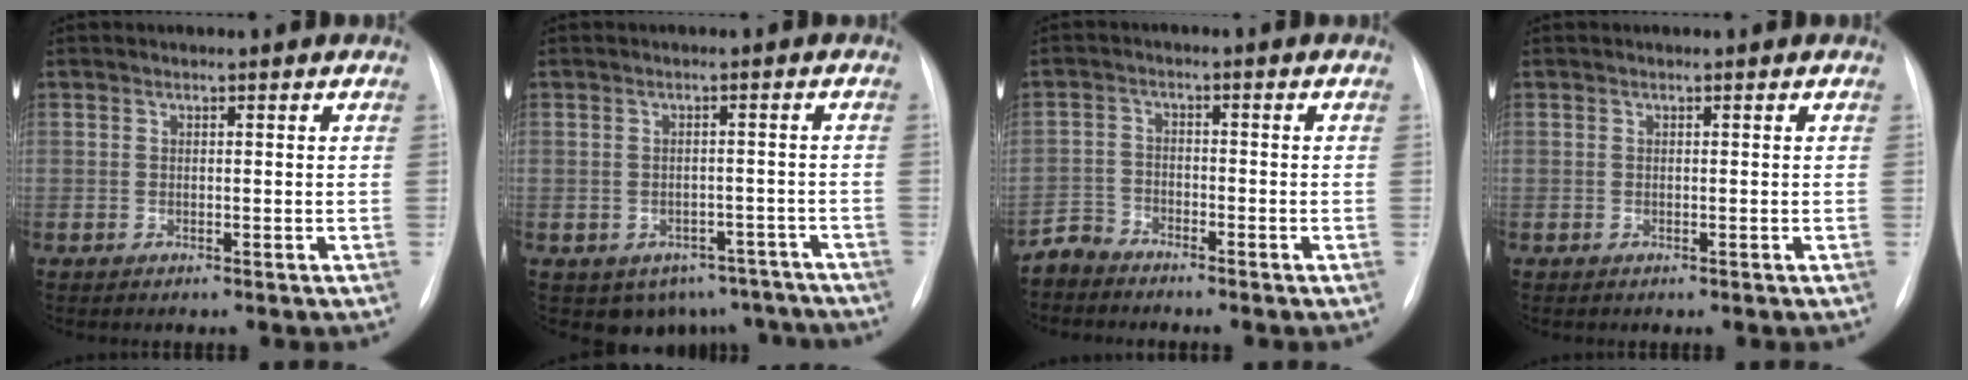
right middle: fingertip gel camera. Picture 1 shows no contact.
{"total": 8.5, "force": [-6.3, 5.5, 1.5], "torque": [-0.006, 0.015, -0.069]}
{"total": 3.1, "force": [-2.9, 0.8, -0.7], "torque": [0.016, -0.007, -0.060]}
{"total": 0.0}